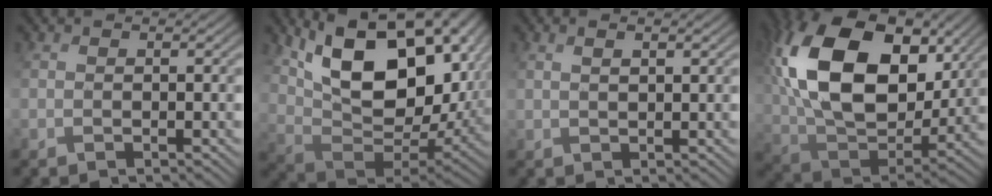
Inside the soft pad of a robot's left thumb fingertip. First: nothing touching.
{"total": 17.6, "force": [6.8, 9.6, 13.1], "torque": [-0.247, -0.003, 0.129]}
{"total": 1.8, "force": [1.0, 0.6, 1.4], "torque": [-0.025, -0.003, 0.025]}
{"total": 19.9, "force": [6.5, 12.5, 14.1], "torque": [-0.321, 0.017, 0.121]}